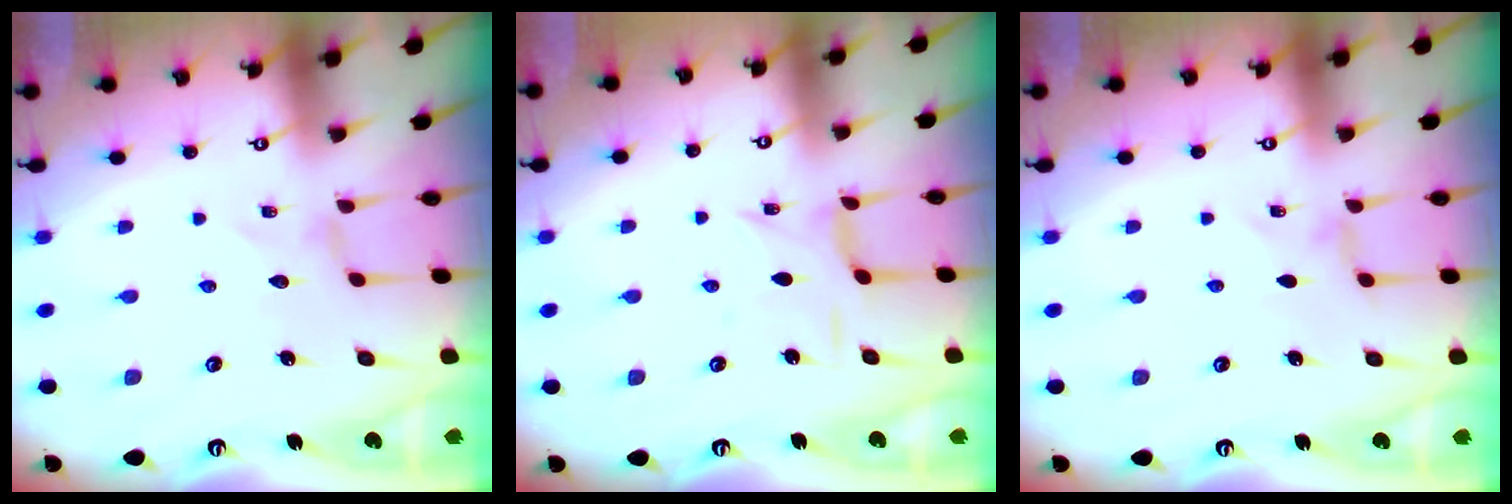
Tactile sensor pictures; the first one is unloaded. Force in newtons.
{"total": 4.2, "press": 4.2, "slide": 0.2}
{"total": 1.5, "press": 1.5, "slide": 0.3}